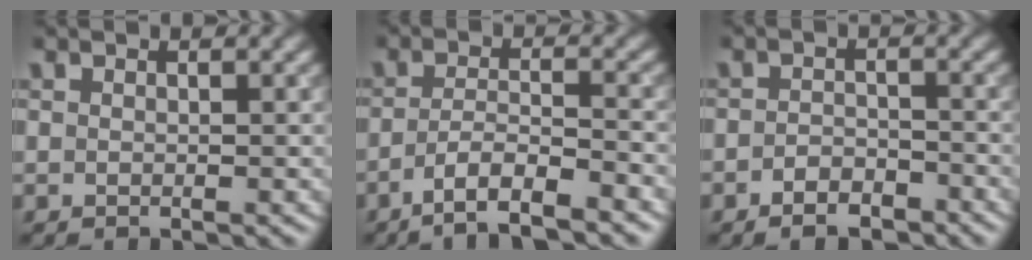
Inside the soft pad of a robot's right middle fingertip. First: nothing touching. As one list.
[{"total": 5.0, "force": [-3.3, 1.0, 3.6], "torque": [-0.057, 0.003, -0.062]}, {"total": 2.7, "force": [-2.0, 1.3, 1.3], "torque": [-0.019, 0.003, -0.036]}]